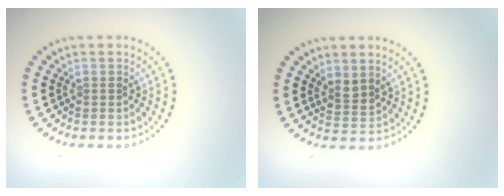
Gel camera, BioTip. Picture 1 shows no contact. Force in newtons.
{"total": 1.6, "press": 1.3, "slide": 1.0}